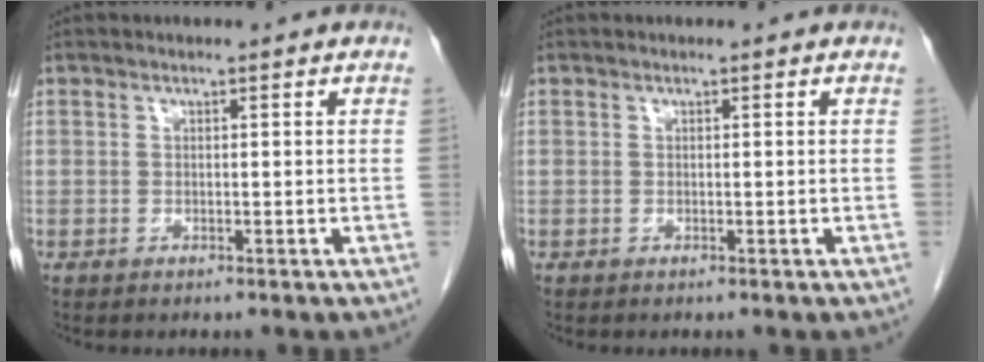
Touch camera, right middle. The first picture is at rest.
{"total": 0.0}